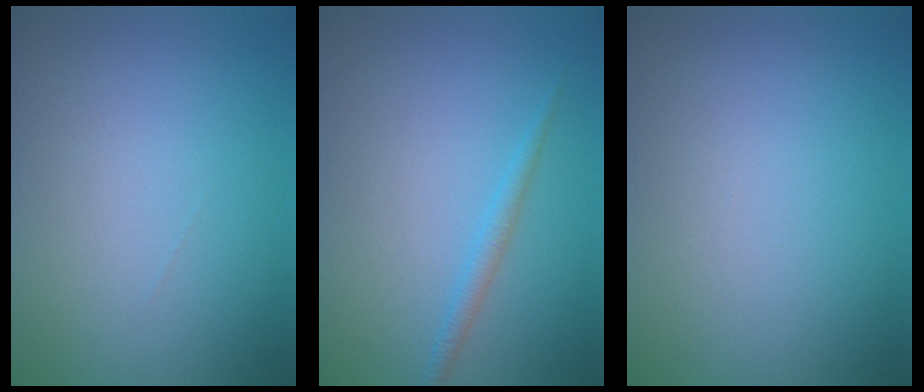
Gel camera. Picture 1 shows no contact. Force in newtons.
{"total": 1.2, "press": 1.2, "slide": 0.1}
{"total": 0.0}